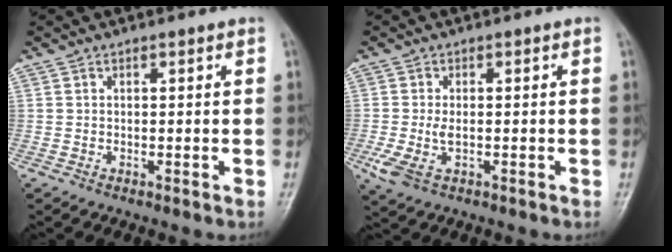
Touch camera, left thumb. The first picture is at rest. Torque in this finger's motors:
{"motor_torque": [0.10, 0.08, 0.73, 0.06, 0.19]}